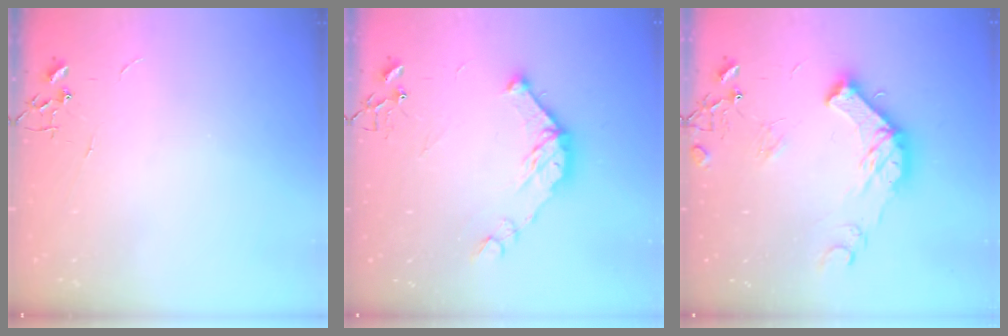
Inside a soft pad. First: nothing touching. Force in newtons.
{"total": 13.7, "press": 13.7, "slide": 0.7}
{"total": 15.0, "press": 15.0, "slide": 0.5}